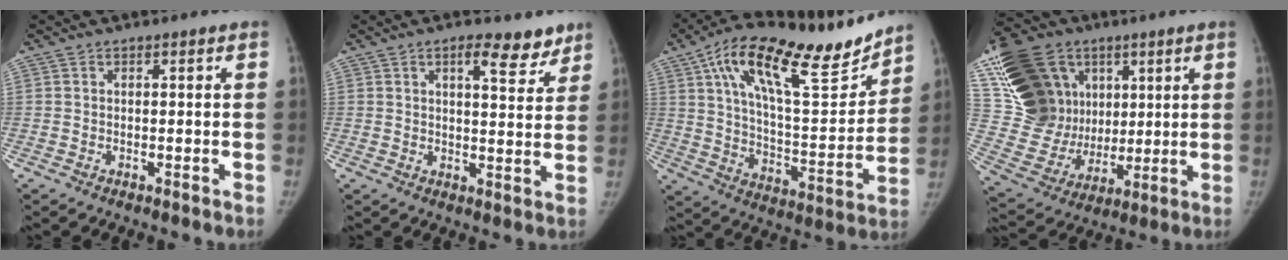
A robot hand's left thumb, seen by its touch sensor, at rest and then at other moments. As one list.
[{"total": 7.3, "force": [4.9, 2.8, 4.6], "torque": [-0.036, -0.028, 0.067]}, {"total": 24.7, "force": [16.8, 8.0, 16.3], "torque": [-0.222, -0.054, 0.279]}, {"total": 28.6, "force": [11.1, 21.8, 14.8], "torque": [-0.303, 0.027, 0.225]}]